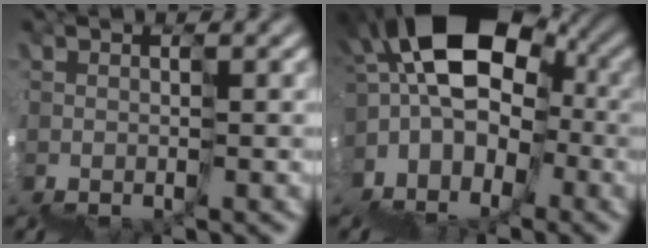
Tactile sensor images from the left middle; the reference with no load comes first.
{"total": 9.3, "force": [1.3, 6.8, 6.1], "torque": [-0.065, 0.027, 0.017]}